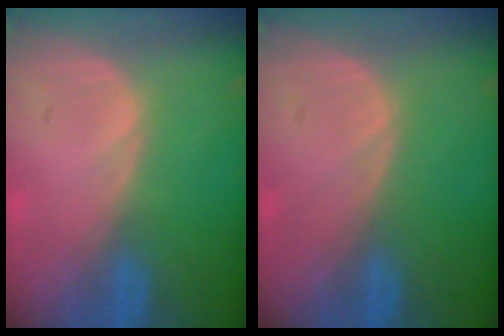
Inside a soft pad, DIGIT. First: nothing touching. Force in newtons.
{"total": 0.0}